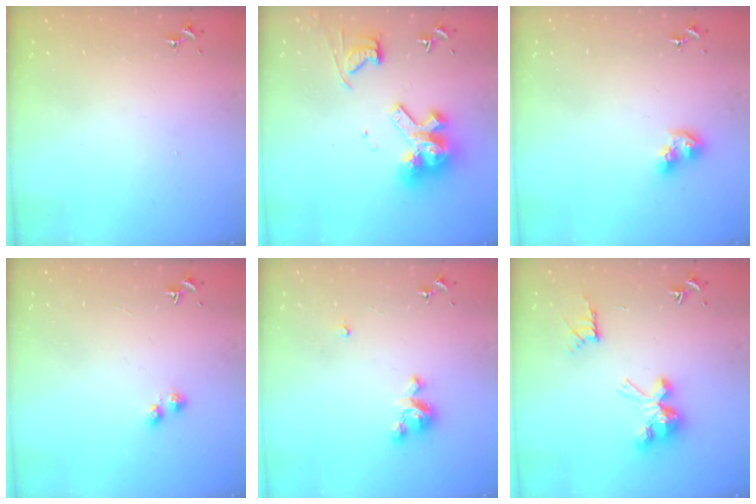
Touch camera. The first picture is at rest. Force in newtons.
{"total": 15.0, "press": 14.9, "slide": 1.8}
{"total": 9.1, "press": 9.0, "slide": 0.8}
{"total": 3.6, "press": 3.6, "slide": 0.5}
{"total": 7.0, "press": 7.0, "slide": 0.3}
{"total": 10.8, "press": 10.8, "slide": 0.6}